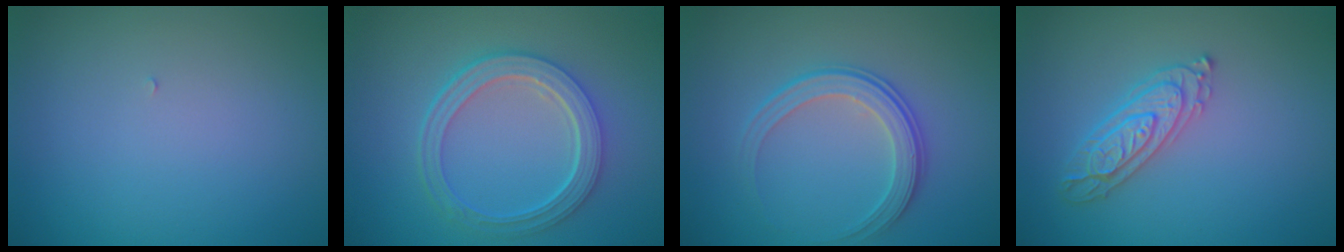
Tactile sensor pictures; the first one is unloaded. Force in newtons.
{"total": 5.2, "press": 3.9, "slide": 3.5}
{"total": 3.2, "press": 2.8, "slide": 1.6}
{"total": 3.0, "press": 2.9, "slide": 0.7}